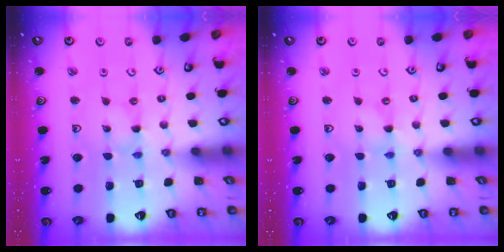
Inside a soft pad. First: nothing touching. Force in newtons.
{"total": 0.0}